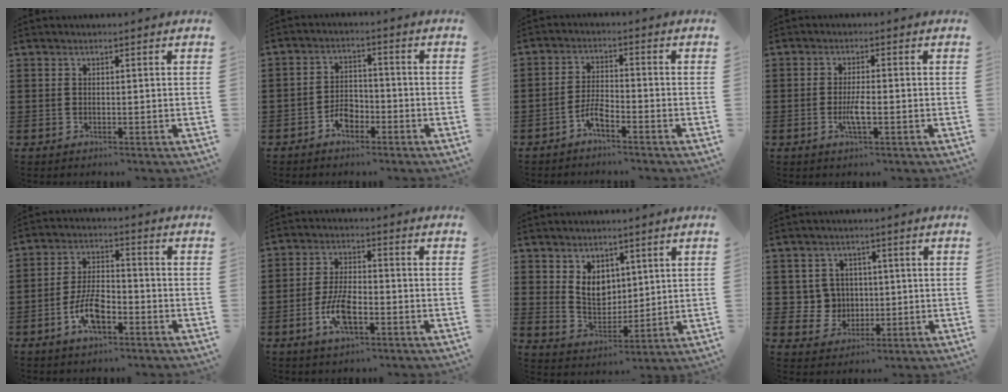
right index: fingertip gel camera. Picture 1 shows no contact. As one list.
[{"total": 3.8, "force": [-2.3, 2.2, 2.1], "torque": [-0.046, 0.005, -0.047]}, {"total": 3.6, "force": [-2.7, 0.8, 2.3], "torque": [-0.064, 0.001, -0.058]}, {"total": 3.2, "force": [-0.9, 0.5, 3.0], "torque": [-0.066, -0.005, -0.020]}, {"total": 7.2, "force": [-3.2, 3.3, 5.6], "torque": [-0.126, 0.003, -0.064]}, {"total": 7.0, "force": [-2.7, 2.9, 5.8], "torque": [-0.128, -0.002, -0.055]}, {"total": 5.6, "force": [2.4, 4.2, 2.9], "torque": [-0.063, 0.006, 0.045]}, {"total": 4.5, "force": [0.3, 4.4, 1.0], "torque": [-0.042, 0.014, 0.005]}]